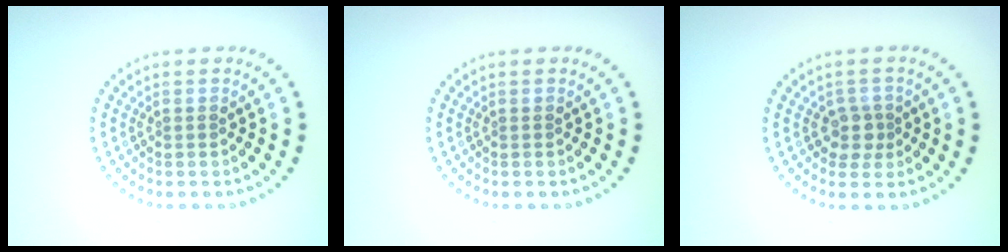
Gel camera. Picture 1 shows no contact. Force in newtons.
{"total": 0.0}
{"total": 2.0, "press": 1.6, "slide": 1.1}